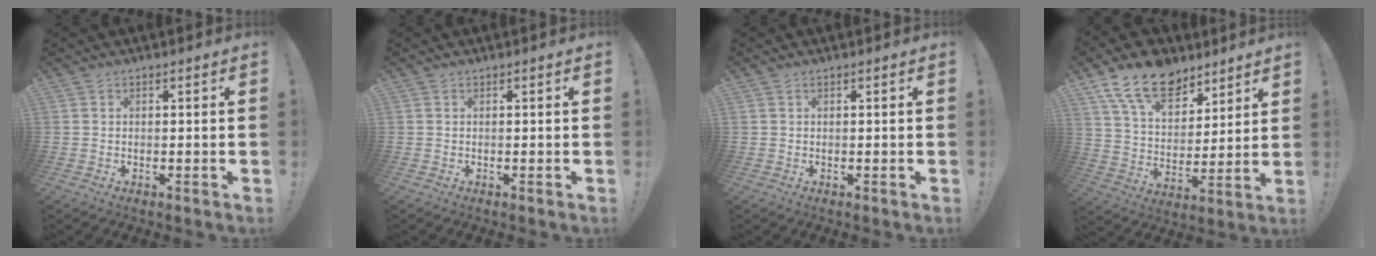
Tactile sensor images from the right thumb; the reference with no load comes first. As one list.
[{"total": 0.0}, {"total": 0.0}, {"total": 16.9, "force": [11.3, 9.5, 8.0], "torque": [-0.137, -0.069, 0.210]}]